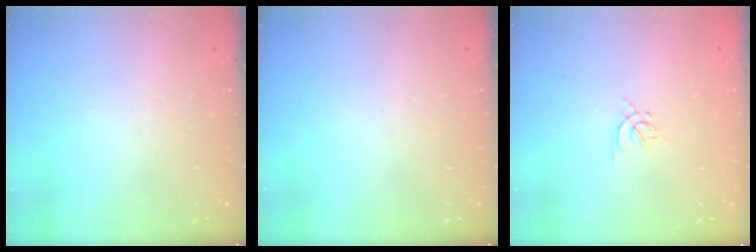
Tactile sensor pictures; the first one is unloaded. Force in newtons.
{"total": 0.0}
{"total": 1.6, "press": 1.6, "slide": 0.5}